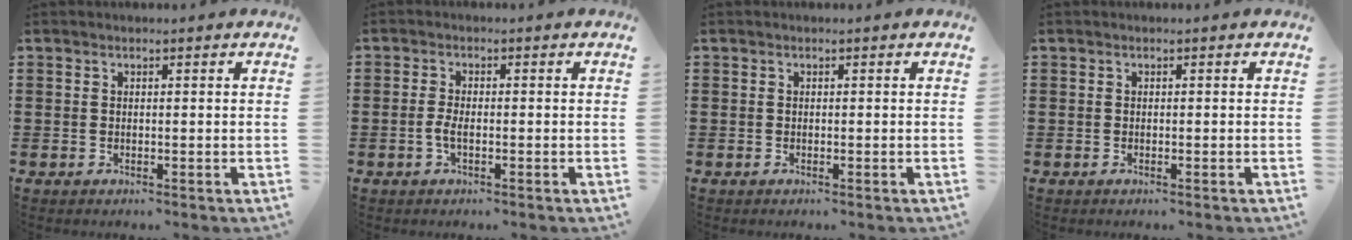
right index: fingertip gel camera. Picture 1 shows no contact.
{"total": 2.3, "force": [-0.7, 0.7, 2.1], "torque": [-0.053, -0.005, -0.019]}
{"total": 0.0}
{"total": 0.0}